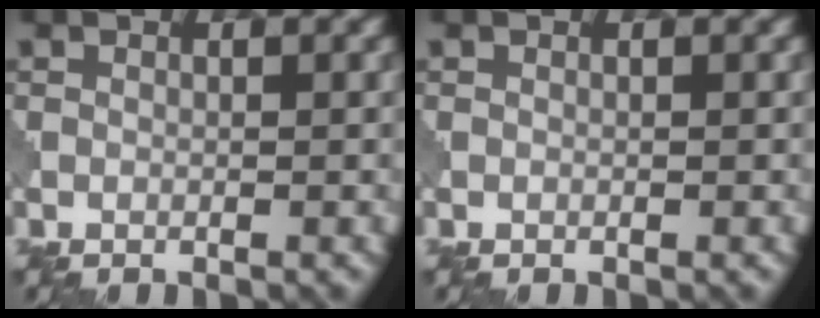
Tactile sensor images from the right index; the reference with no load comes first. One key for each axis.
{"total": 0.0}